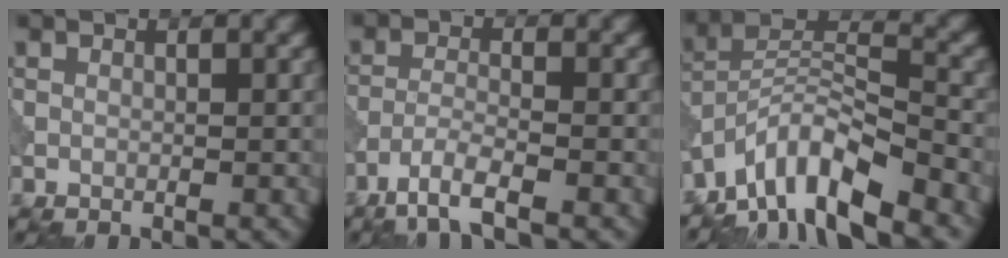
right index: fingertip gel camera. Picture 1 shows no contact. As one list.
[{"total": 3.5, "force": [-2.5, 0.4, 2.3], "torque": [-0.049, -0.002, -0.060]}, {"total": 8.3, "force": [-6.6, 2.2, 4.6], "torque": [-0.069, 0.007, -0.133]}]